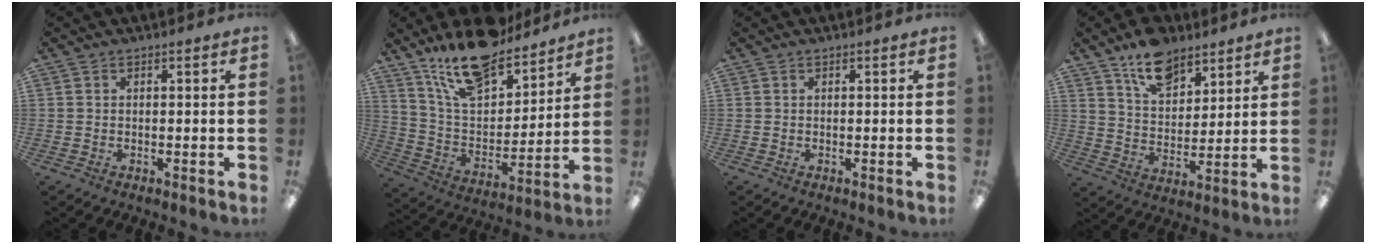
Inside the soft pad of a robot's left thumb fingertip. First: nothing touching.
{"total": 18.7, "force": [15.5, 6.7, 8.0], "torque": [-0.152, -0.098, 0.275]}
{"total": 0.0}
{"total": 11.7, "force": [8.6, 6.3, 4.9], "torque": [-0.075, -0.045, 0.157]}